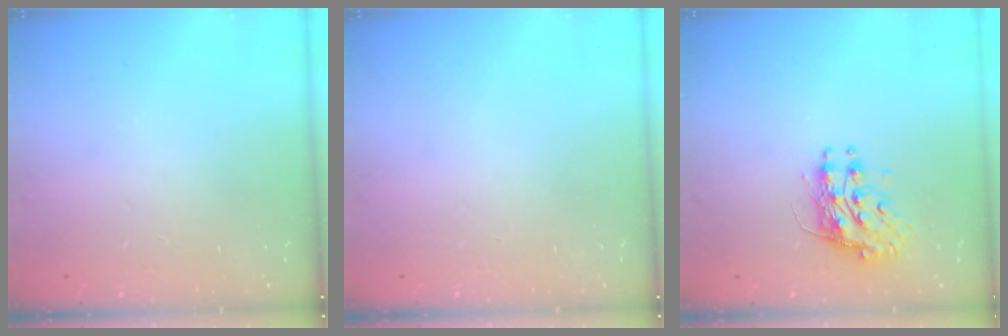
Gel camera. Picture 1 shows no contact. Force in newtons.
{"total": 0.0}
{"total": 9.2, "press": 9.2, "slide": 0.9}